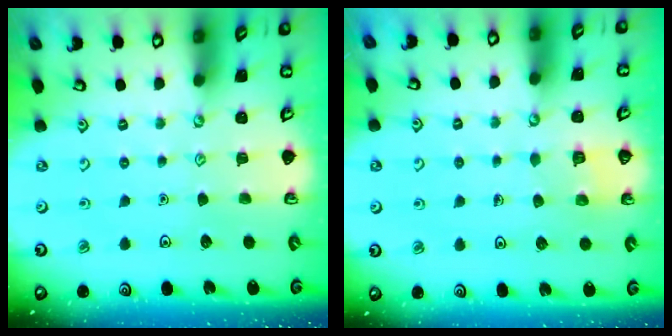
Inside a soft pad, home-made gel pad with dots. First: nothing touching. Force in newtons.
{"total": 2.8, "press": 2.8, "slide": 0.1}